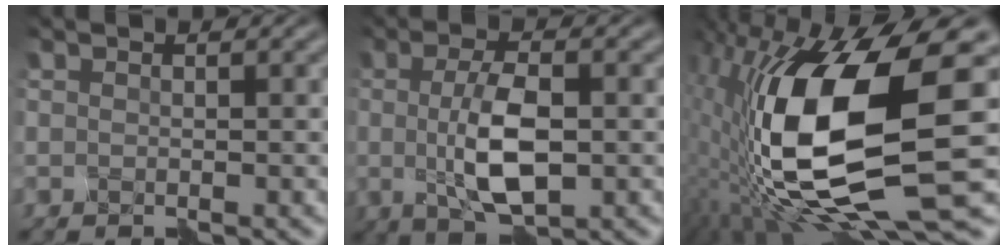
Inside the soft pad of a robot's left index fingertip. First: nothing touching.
{"total": 5.1, "force": [-0.1, 1.6, 4.8], "torque": [-0.108, -0.002, 0.000]}
{"total": 15.1, "force": [-0.7, 5.7, 14.0], "torque": [-0.275, -0.001, -0.017]}